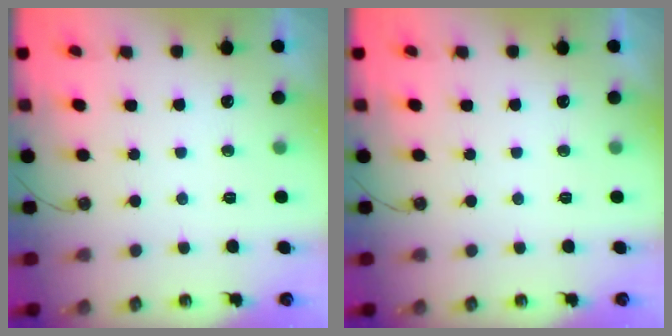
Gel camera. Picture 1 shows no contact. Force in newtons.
{"total": 0.0}